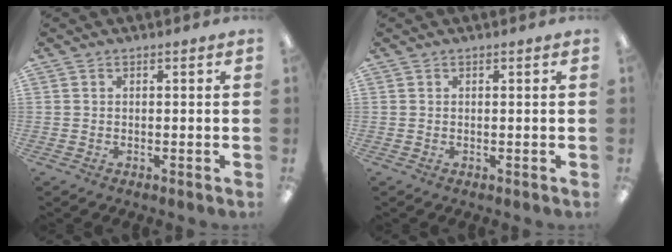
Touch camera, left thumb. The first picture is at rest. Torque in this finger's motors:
{"motor_torque": [-0.05, 0.01, 0.00, 0.00, 0.00]}